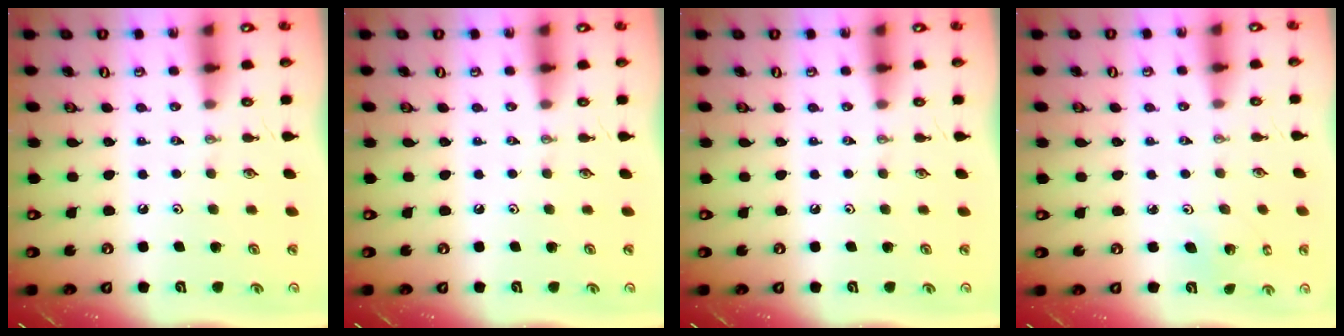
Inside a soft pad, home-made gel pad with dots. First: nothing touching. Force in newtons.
{"total": 0.0}
{"total": 0.0}
{"total": 2.2, "press": 2.2, "slide": 0.2}